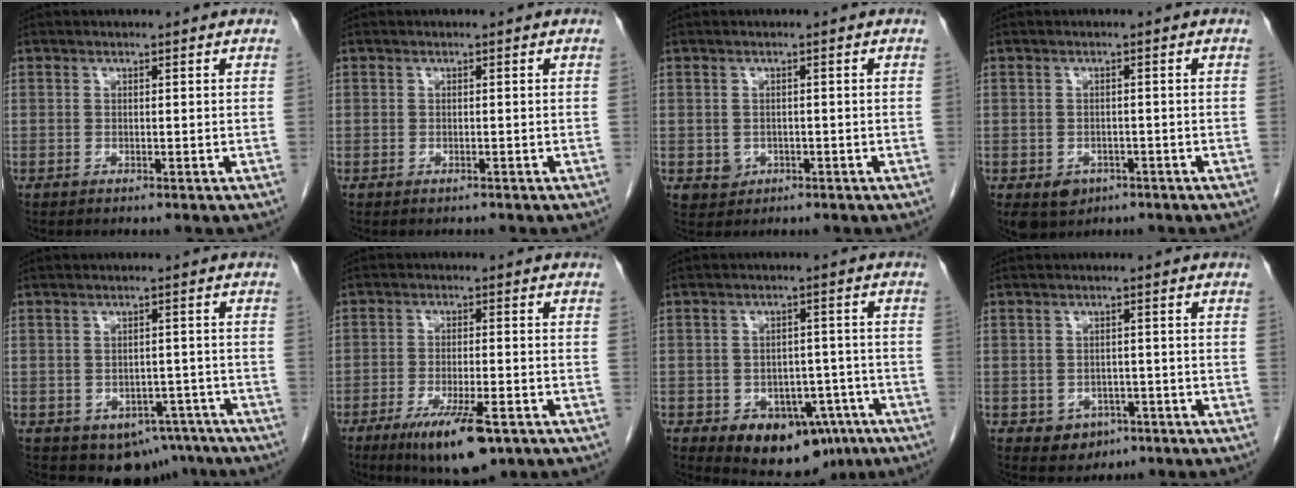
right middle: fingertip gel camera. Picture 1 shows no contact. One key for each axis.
{"total": 0.5, "fx": -0.4, "fy": 0.4, "fz": -0.1, "tx": -0.006, "ty": 0.002, "tz": -0.007}
{"total": 2.4, "fx": -0.5, "fy": 2.2, "fz": 0.7, "tx": -0.010, "ty": 0.003, "tz": 0.001}
{"total": 4.8, "fx": -2.3, "fy": 3.8, "fz": 1.8, "tx": -0.032, "ty": -0.002, "tz": -0.026}
{"total": 7.8, "fx": -5.0, "fy": 5.2, "fz": 2.9, "tx": -0.021, "ty": 0.013, "tz": -0.060}
{"total": 10.3, "fx": -6.1, "fy": 2.4, "fz": 7.9, "tx": -0.133, "ty": -0.019, "tz": -0.092}
{"total": 12.5, "fx": -6.9, "fy": 8.0, "fz": 6.7, "tx": -0.086, "ty": 0.016, "tz": -0.089}
{"total": 3.9, "fx": -1.8, "fy": 3.2, "fz": 1.3, "tx": -0.016, "ty": 0.005, "tz": -0.015}